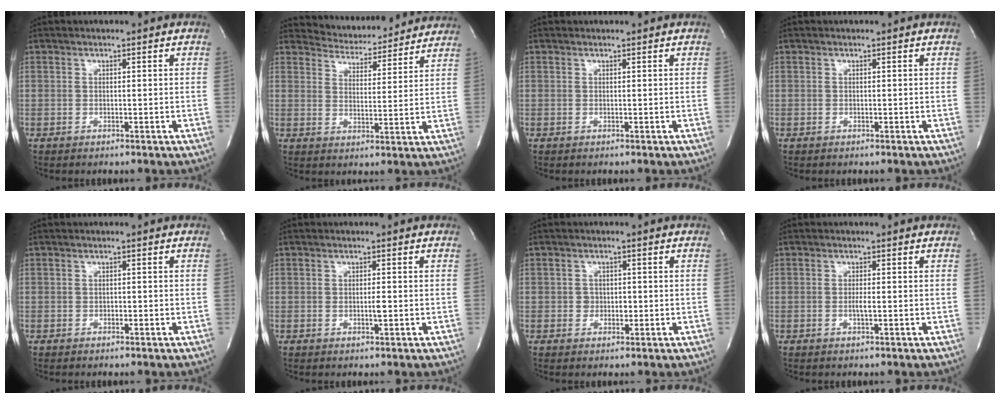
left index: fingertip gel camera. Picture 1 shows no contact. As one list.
[{"total": 11.4, "force": [11.1, 2.6, 1.0], "torque": [-0.011, -0.002, 0.141]}, {"total": 0.0}, {"total": 0.0}, {"total": 0.8, "force": [-0.6, 0.4, 0.2], "torque": [-0.002, -0.002, -0.014]}, {"total": 1.5, "force": [-0.6, 0.3, 1.3], "torque": [-0.025, -0.006, -0.010]}, {"total": 2.1, "force": [-0.7, 1.8, 0.9], "torque": [-0.010, 0.001, -0.011]}, {"total": 1.4, "force": [-0.7, 0.1, 1.2], "torque": [-0.025, -0.006, -0.012]}]